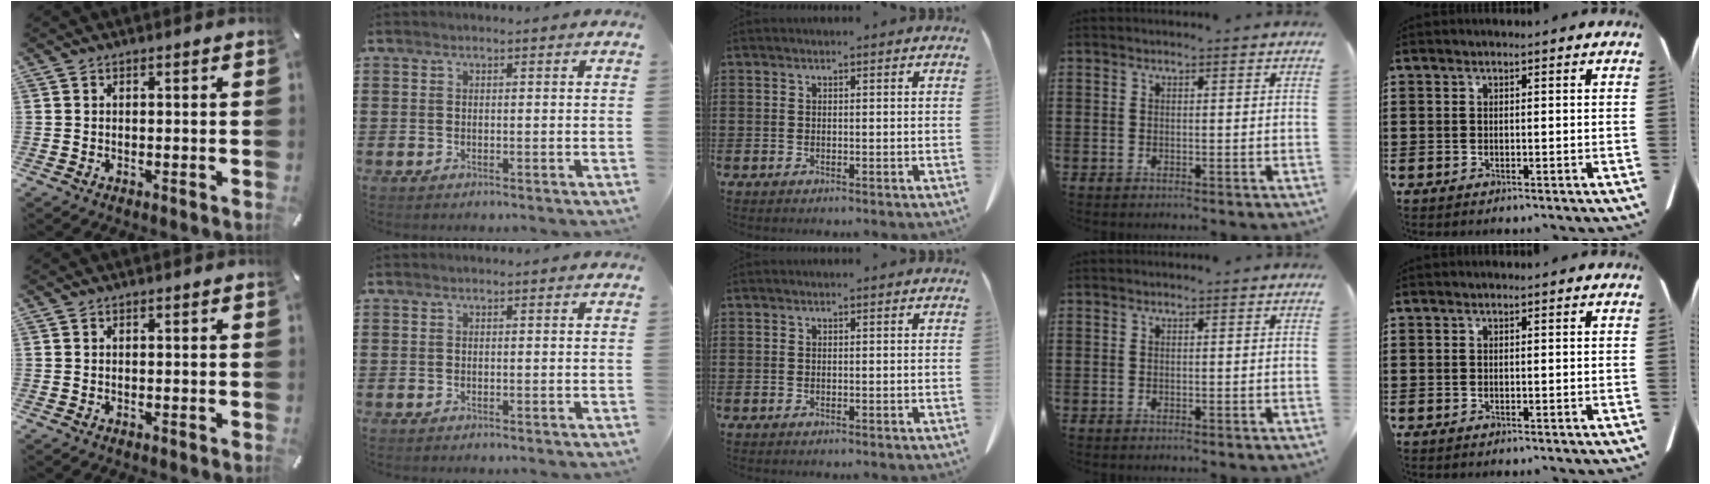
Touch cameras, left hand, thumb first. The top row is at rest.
{}